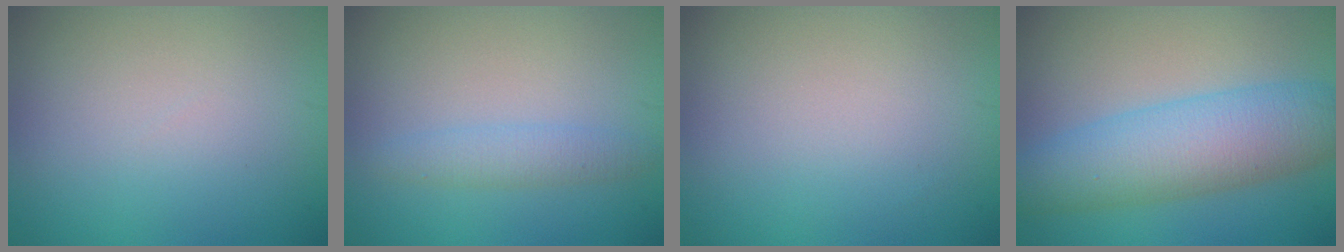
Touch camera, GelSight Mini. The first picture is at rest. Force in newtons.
{"total": 1.9, "press": 1.9, "slide": 0.1}
{"total": 0.0}
{"total": 7.2, "press": 7.2, "slide": 0.1}